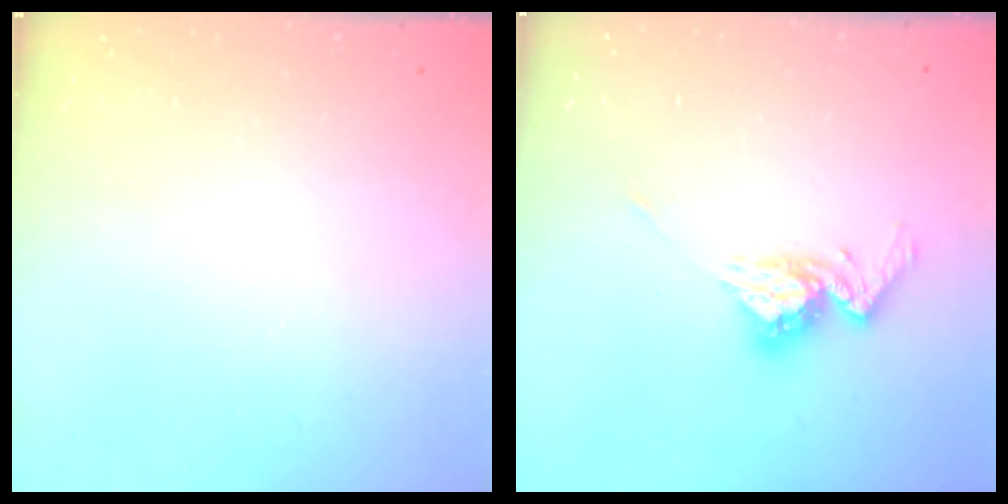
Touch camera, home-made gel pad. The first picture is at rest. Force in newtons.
{"total": 10.6, "press": 10.6, "slide": 1.0}